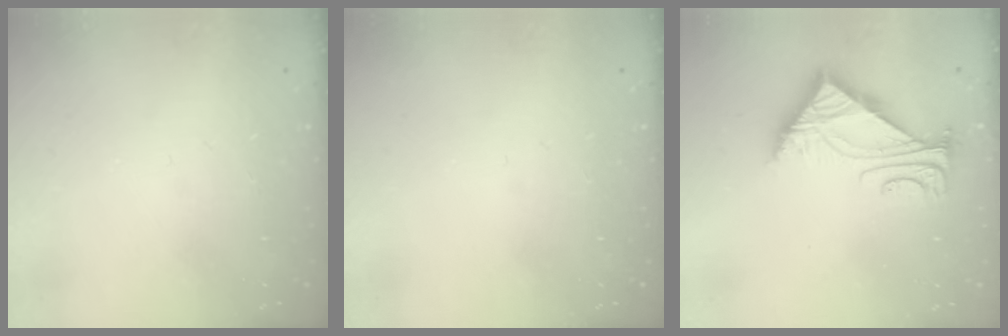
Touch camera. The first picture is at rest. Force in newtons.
{"total": 0.0}
{"total": 6.1, "press": 6.1, "slide": 0.0}